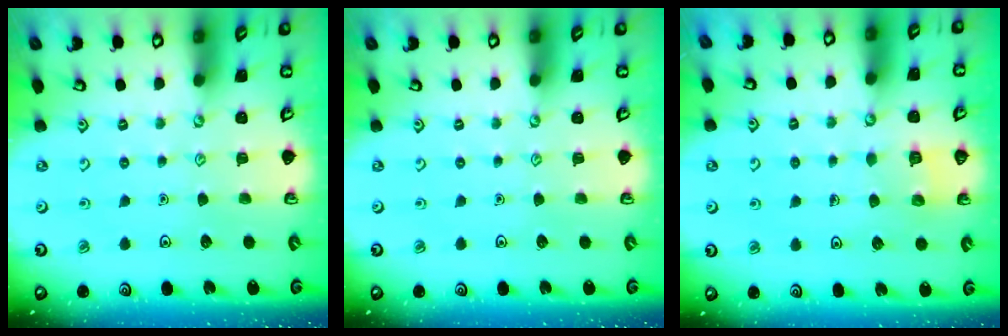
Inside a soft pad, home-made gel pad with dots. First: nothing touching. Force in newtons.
{"total": 0.0}
{"total": 2.6, "press": 2.6, "slide": 0.1}